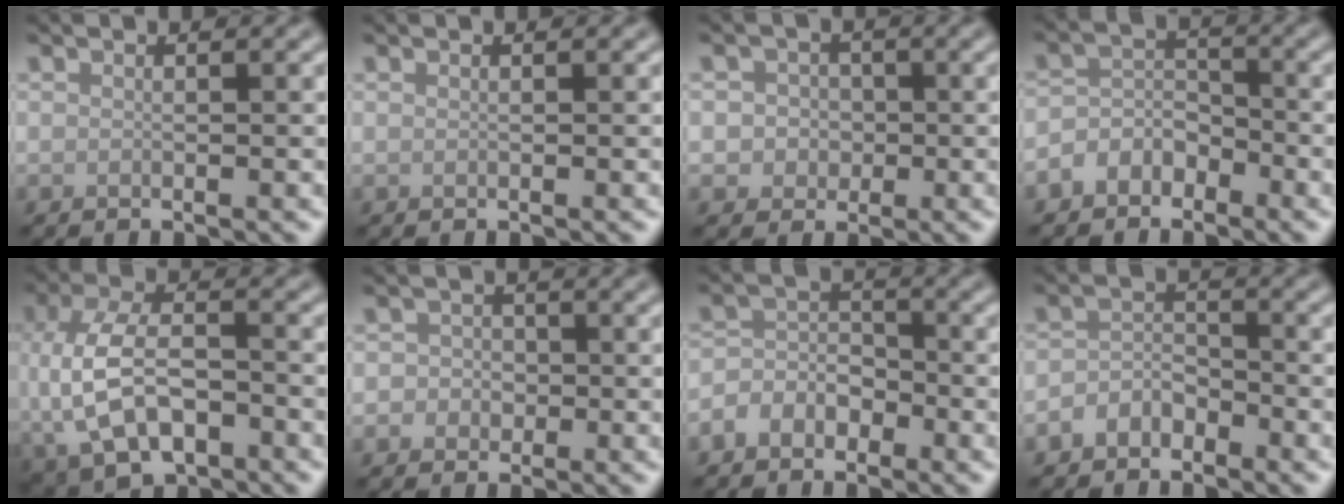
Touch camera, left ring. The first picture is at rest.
{"total": 0.0}
{"total": 2.9, "force": [0.0, 2.7, 1.0], "torque": [0.005, 0.006, -0.015]}
{"total": 2.8, "force": [-1.9, 1.9, 0.8], "torque": [-0.004, 0.011, -0.044]}
{"total": 8.9, "force": [-2.2, 5.6, 6.6], "torque": [-0.148, -0.009, -0.044]}
{"total": 2.3, "force": [-0.3, 2.2, 0.6], "torque": [0.014, 0.005, -0.023]}
{"total": 2.8, "force": [-1.8, 1.9, 1.1], "torque": [-0.010, 0.010, -0.043]}
{"total": 2.2, "force": [-1.6, 1.3, 0.7], "torque": [-0.012, 0.010, -0.033]}